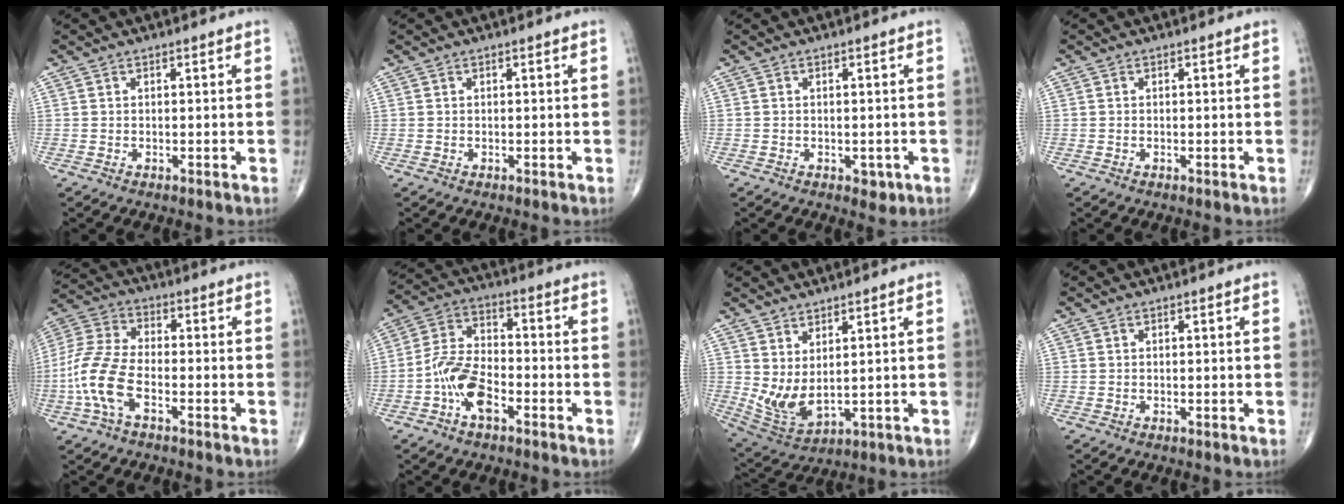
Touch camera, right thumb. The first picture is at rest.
{"total": 0.0}
{"total": 2.3, "force": [-0.8, 1.5, 1.5], "torque": [-0.008, 0.000, -0.006]}
{"total": 0.0}
{"total": 11.7, "force": [-3.9, 5.8, 9.4], "torque": [-0.214, 0.027, -0.083]}
{"total": 10.0, "force": [-4.2, 5.2, 7.5], "torque": [-0.144, 0.034, -0.085]}
{"total": 7.9, "force": [2.0, 3.6, 6.7], "torque": [-0.133, -0.026, 0.057]}
{"total": 0.0}